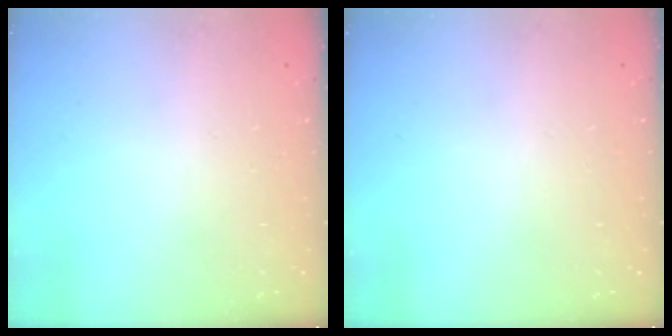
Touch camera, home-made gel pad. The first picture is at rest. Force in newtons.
{"total": 0.0}